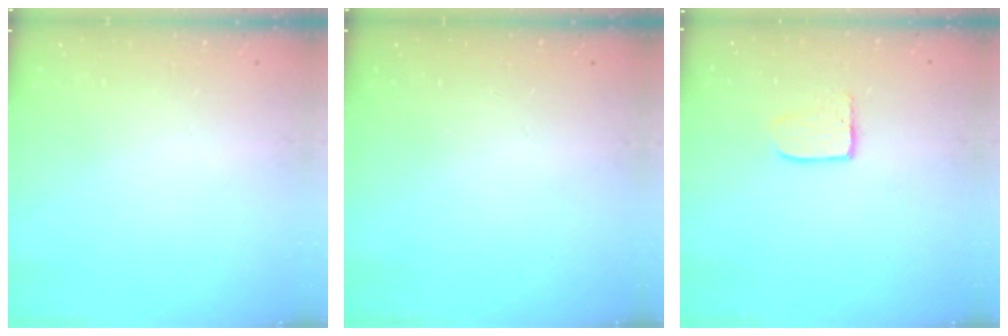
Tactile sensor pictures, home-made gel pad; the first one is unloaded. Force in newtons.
{"total": 0.0}
{"total": 3.4, "press": 3.4, "slide": 0.3}